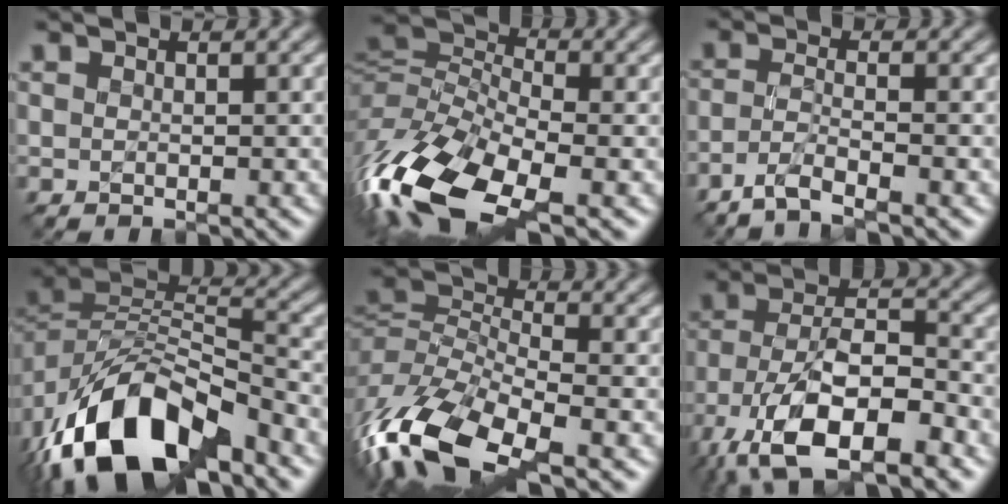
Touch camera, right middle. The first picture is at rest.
{"total": 13.0, "force": [-5.3, 6.3, 10.1], "torque": [-0.230, -0.007, -0.109]}
{"total": 3.4, "force": [-2.6, 0.5, 2.0], "torque": [-0.040, 0.000, -0.061]}
{"total": 13.2, "force": [-7.7, 6.9, 8.2], "torque": [-0.152, -0.001, -0.138]}
{"total": 11.8, "force": [-5.9, 5.2, 8.8], "torque": [-0.192, -0.013, -0.117]}
{"total": 12.7, "force": [-6.9, 5.7, 9.0], "torque": [-0.178, -0.010, -0.123]}